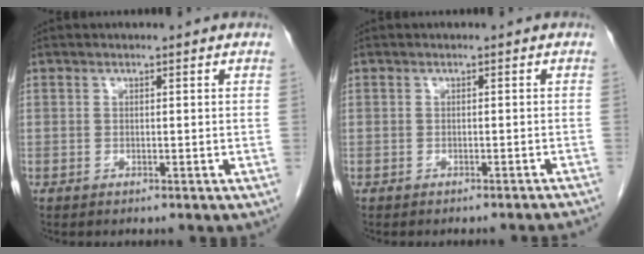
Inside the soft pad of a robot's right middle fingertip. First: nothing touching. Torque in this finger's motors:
{"motor_torque": [0.06, -0.05, 0.00, 0.00]}